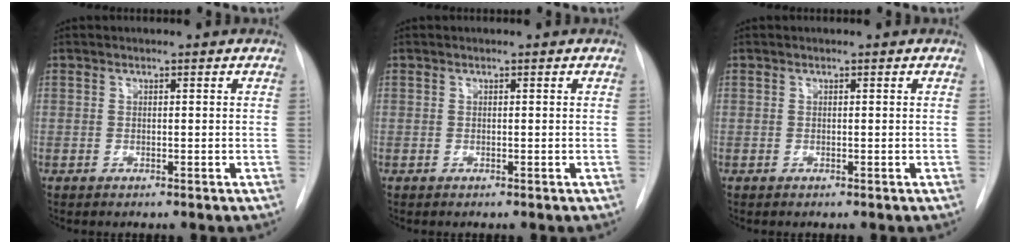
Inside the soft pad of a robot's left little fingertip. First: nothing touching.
{"total": 0.0}
{"total": 0.0}